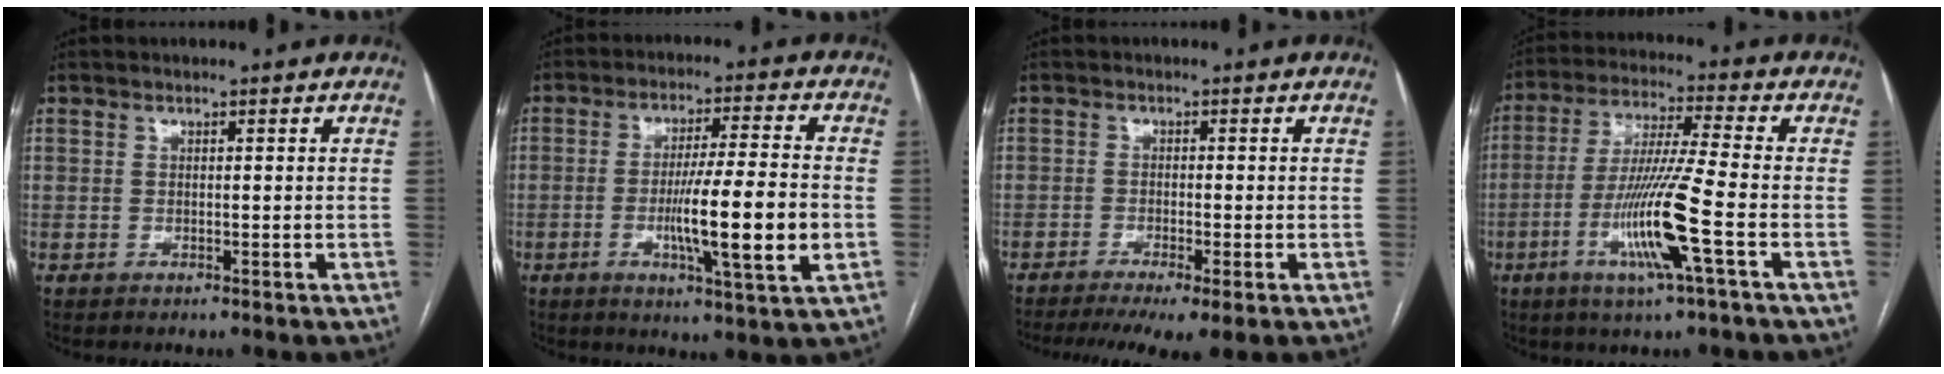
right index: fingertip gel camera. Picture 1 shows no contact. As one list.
[{"total": 12.5, "force": [-2.4, -0.1, 12.2], "torque": [-0.201, -0.010, -0.043]}, {"total": 8.2, "force": [-5.6, 1.0, 5.9], "torque": [-0.091, -0.014, -0.090]}, {"total": 12.6, "force": [-4.1, -1.0, 11.9], "torque": [-0.234, -0.014, -0.082]}]